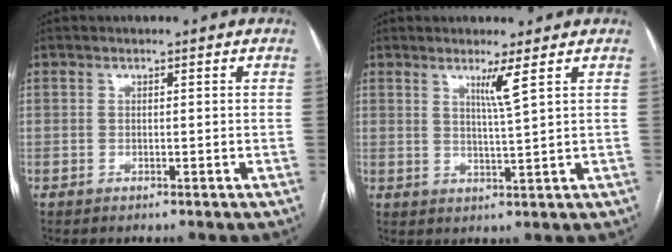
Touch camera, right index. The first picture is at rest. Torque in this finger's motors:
{"motor_torque": [0.23, 0.14, 0.06, 0.04]}